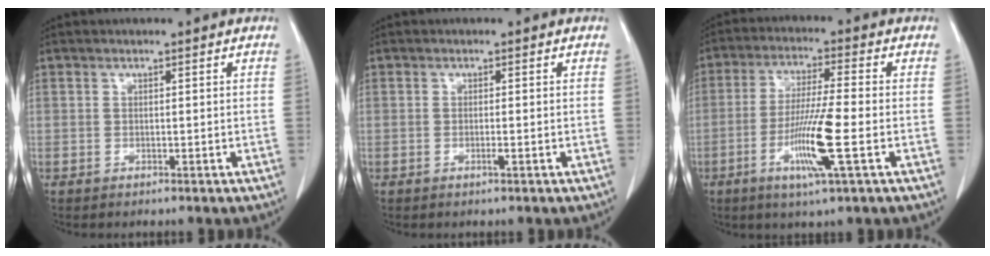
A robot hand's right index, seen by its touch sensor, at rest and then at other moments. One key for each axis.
{"total": 0.9, "fx": -0.4, "fy": -0.1, "fz": 0.8, "tx": -0.017, "ty": -0.002, "tz": -0.006}
{"total": 10.1, "fx": -3.2, "fy": -0.4, "fz": 9.6, "tx": -0.188, "ty": -0.016, "tz": -0.062}